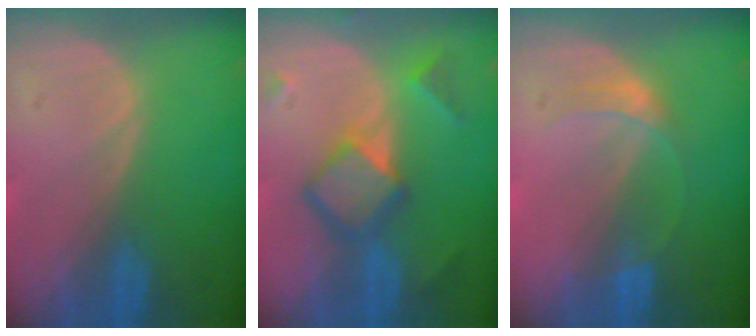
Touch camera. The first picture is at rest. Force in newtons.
{"total": 6.8, "press": 6.8, "slide": 0.5}
{"total": 2.9, "press": 2.9, "slide": 0.1}